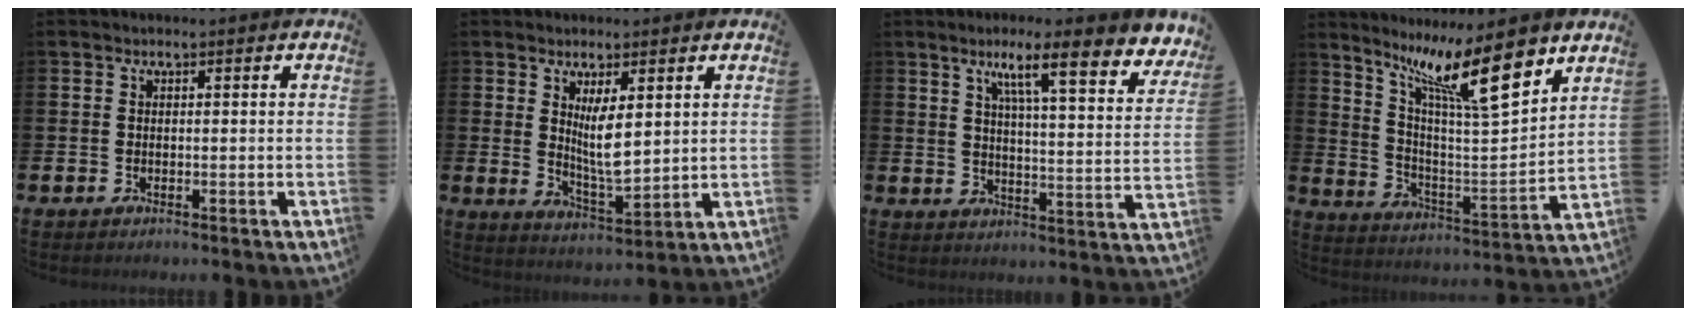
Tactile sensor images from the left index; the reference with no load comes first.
{"total": 5.5, "force": [2.6, 1.6, 4.6], "torque": [-0.068, -0.028, 0.041]}
{"total": 9.4, "force": [6.8, 1.6, 6.3], "torque": [-0.101, -0.047, 0.105]}
{"total": 14.1, "force": [9.7, 3.1, 9.8], "torque": [-0.181, -0.047, 0.160]}